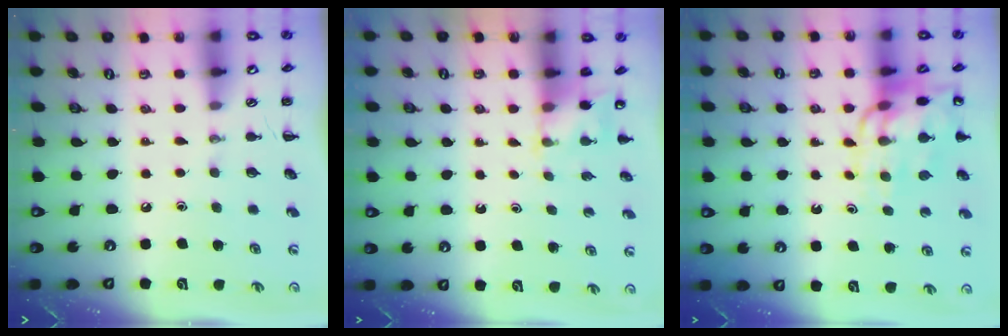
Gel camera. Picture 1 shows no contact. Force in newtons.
{"total": 3.1, "press": 2.9, "slide": 1.1}
{"total": 12.5, "press": 12.2, "slide": 2.5}